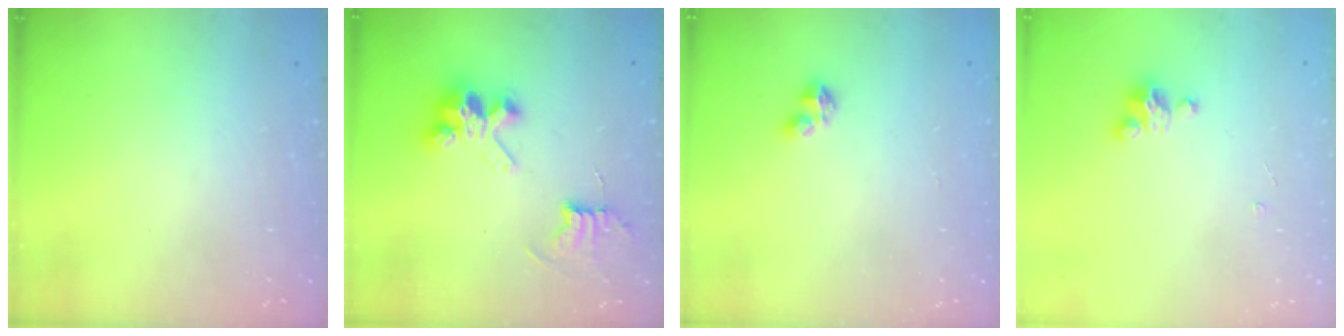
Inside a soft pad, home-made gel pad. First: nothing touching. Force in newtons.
{"total": 8.7, "press": 8.7, "slide": 0.7}
{"total": 2.9, "press": 2.8, "slide": 0.6}
{"total": 2.9, "press": 2.9, "slide": 0.3}